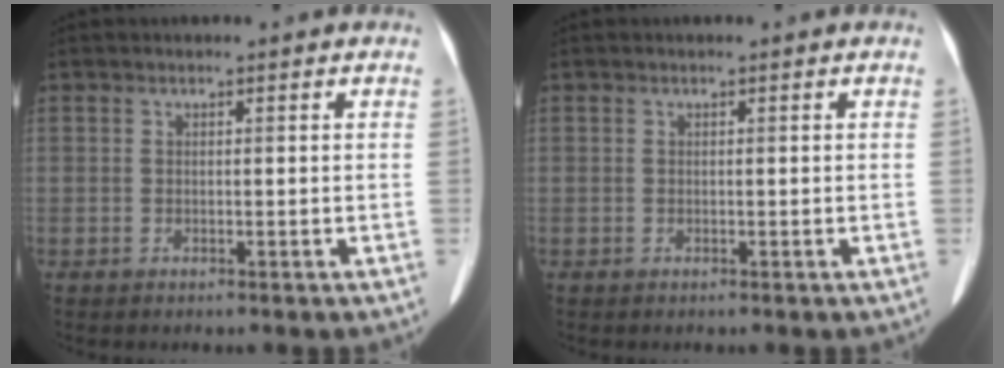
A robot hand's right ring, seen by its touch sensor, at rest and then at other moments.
{"total": 0.0}